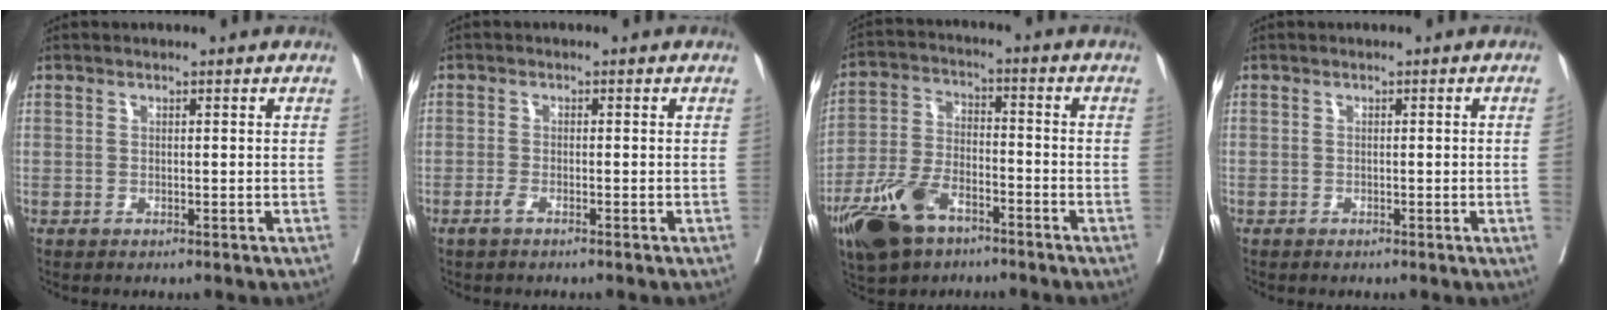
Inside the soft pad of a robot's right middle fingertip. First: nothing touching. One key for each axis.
{"total": 1.4, "fx": -0.9, "fy": 0.2, "fz": 1.0, "tx": -0.024, "ty": -0.002, "tz": -0.022}
{"total": 11.8, "fx": -7.3, "fy": 5.5, "fz": 7.6, "tx": -0.164, "ty": -0.009, "tz": -0.138}
{"total": 1.2, "fx": -0.2, "fy": -0.4, "fz": 1.1, "tx": -0.012, "ty": -0.001, "tz": -0.003}